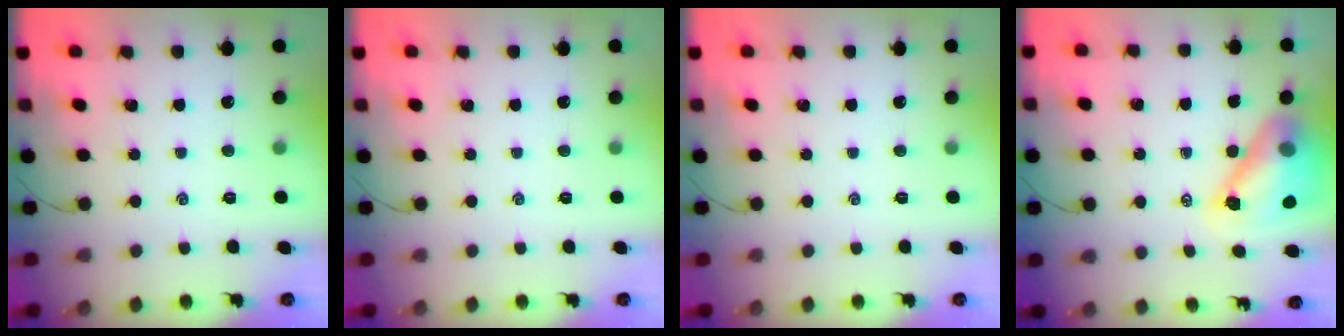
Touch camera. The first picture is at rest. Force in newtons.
{"total": 0.0}
{"total": 0.0}
{"total": 12.5, "press": 11.9, "slide": 4.0}